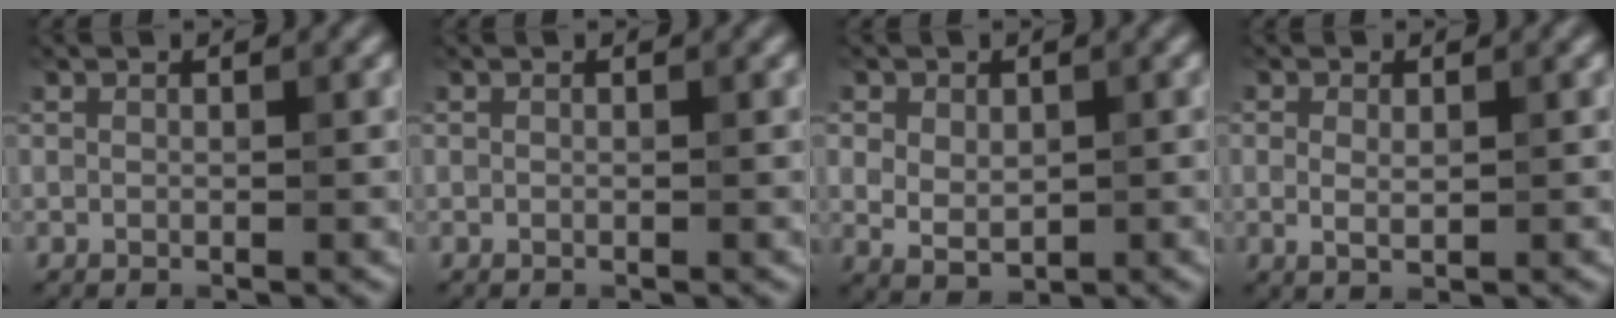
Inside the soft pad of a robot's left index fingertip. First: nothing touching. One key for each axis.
{"total": 0.0}
{"total": 2.9, "fx": 0.4, "fy": 2.1, "fz": 1.9, "tx": -0.032, "ty": -0.005, "tz": 0.011}
{"total": 1.6, "fx": 0.1, "fy": 0.8, "fz": 1.4, "tx": -0.027, "ty": -0.002, "tz": 0.005}